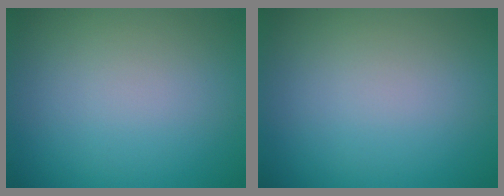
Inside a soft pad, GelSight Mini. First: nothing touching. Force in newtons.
{"total": 0.0}